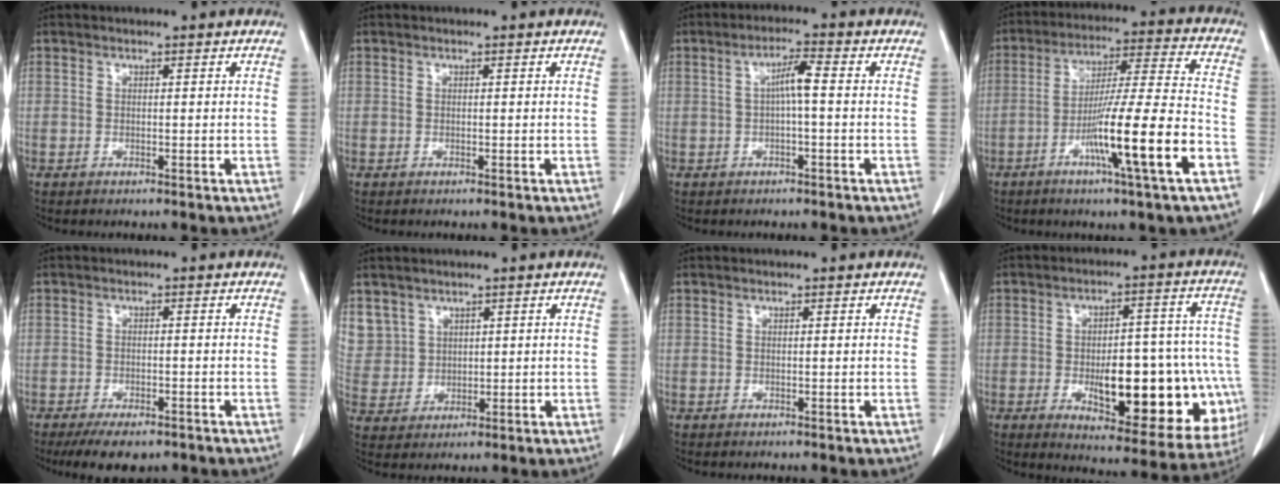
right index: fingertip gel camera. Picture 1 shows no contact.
{"total": 0.0}
{"total": 3.7, "force": [0.1, 0.2, 3.6], "torque": [-0.067, 0.010, 0.003]}
{"total": 15.4, "force": [-6.3, -0.7, 14.1], "torque": [-0.244, -0.008, -0.109]}
{"total": 6.3, "force": [-4.6, 2.3, 3.5], "torque": [-0.050, -0.007, -0.069]}
{"total": 8.1, "force": [4.2, 6.8, 0.9], "torque": [-0.036, 0.016, 0.106]}
{"total": 0.0}
{"total": 22.1, "force": [-5.4, 7.9, 20.0], "torque": [-0.187, 0.027, -0.046]}